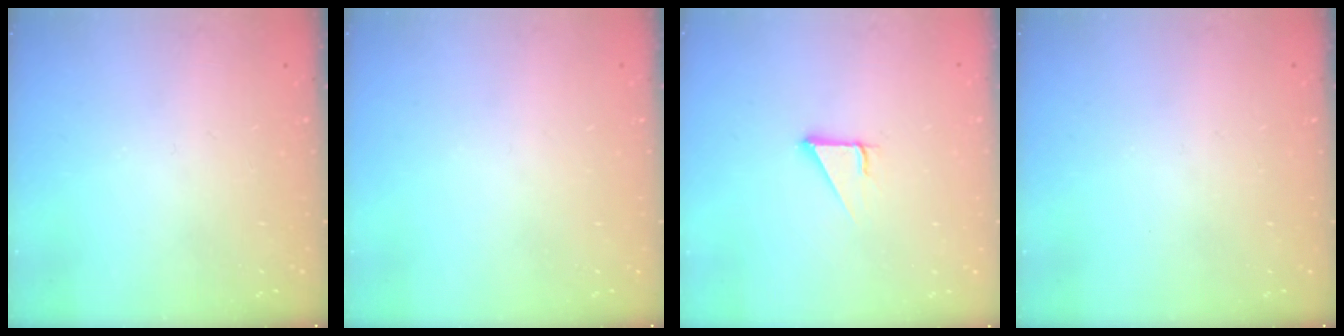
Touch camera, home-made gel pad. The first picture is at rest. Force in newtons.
{"total": 0.0}
{"total": 2.8, "press": 2.8, "slide": 0.0}
{"total": 0.0}